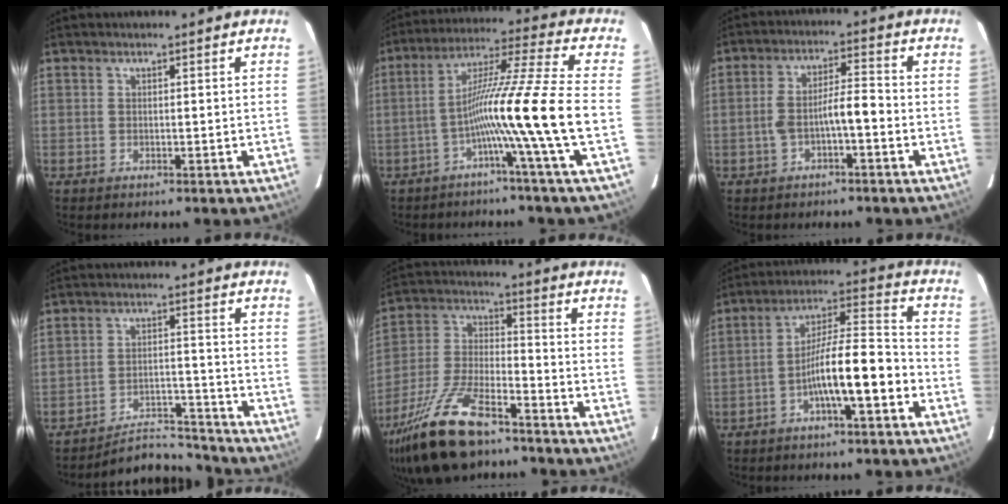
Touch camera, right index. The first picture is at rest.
{"total": 13.5, "force": [-3.9, -3.5, 12.5], "torque": [-0.215, 0.005, -0.077]}
{"total": 5.9, "force": [-1.8, 1.3, 5.5], "torque": [-0.106, 0.023, -0.028]}
{"total": 7.4, "force": [-7.2, 1.2, -0.7], "torque": [0.012, 0.028, -0.115]}
{"total": 16.4, "force": [-11.7, 4.6, 10.5], "torque": [-0.232, -0.015, -0.218]}
{"total": 11.3, "force": [-4.3, 1.4, 10.4], "torque": [-0.182, 0.023, -0.068]}